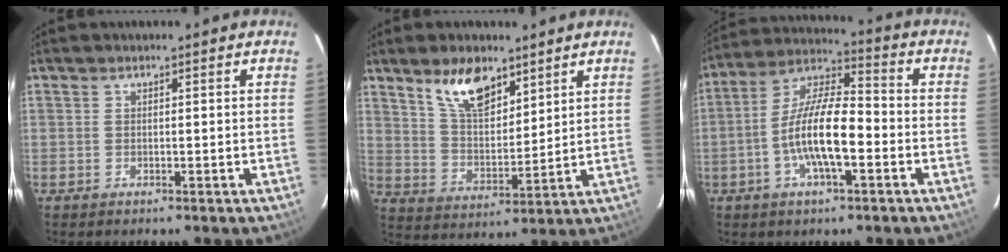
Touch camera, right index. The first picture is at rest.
{"total": 10.6, "force": [7.1, 4.7, 6.4], "torque": [-0.108, 0.003, 0.137]}
{"total": 12.9, "force": [-3.8, 3.7, 11.8], "torque": [-0.234, 0.002, -0.074]}